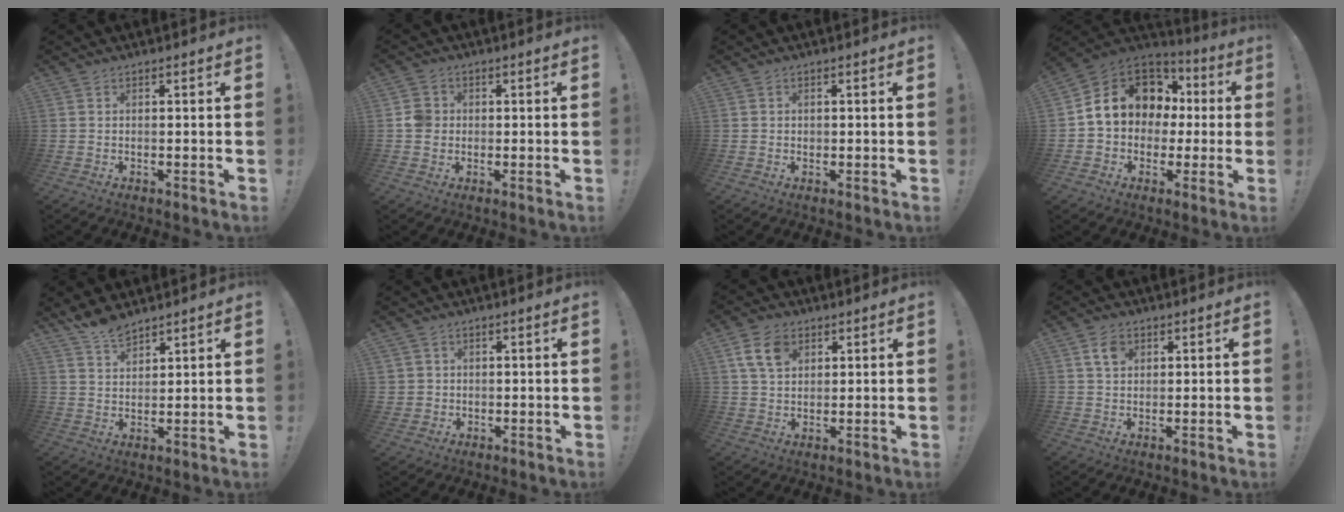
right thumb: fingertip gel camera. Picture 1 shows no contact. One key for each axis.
{"total": 4.9, "fx": -0.2, "fy": 4.6, "fz": 1.8, "tx": -0.016, "ty": 0.011, "tz": -0.002}
{"total": 0.9, "fx": -0.2, "fy": 0.8, "fz": 0.2, "tx": 0.000, "ty": 0.002, "tz": -0.005}
{"total": 14.9, "fx": 3.3, "fy": 12.2, "fz": 7.9, "tx": -0.112, "ty": -0.007, "tz": 0.076}
{"total": 6.2, "fx": 5.6, "fy": 1.9, "fz": 1.9, "tx": -0.041, "ty": -0.037, "tz": 0.106}
{"total": 4.6, "fx": 1.4, "fy": 4.4, "fz": 0.5, "tx": -0.003, "ty": -0.008, "tz": 0.030}
{"total": 9.0, "fx": 3.9, "fy": 6.1, "fz": 5.3, "tx": -0.096, "ty": 0.001, "tz": 0.076}
{"total": 4.9, "fx": 2.3, "fy": 3.3, "fz": 2.8, "tx": -0.046, "ty": 0.001, "tz": 0.043}